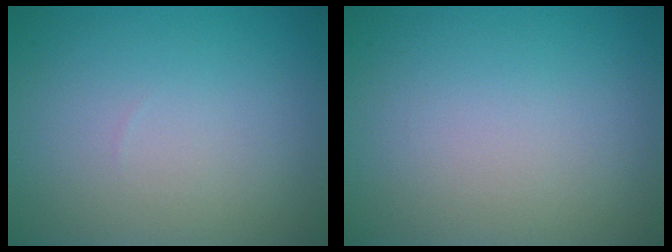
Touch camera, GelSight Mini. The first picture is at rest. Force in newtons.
{"total": 0.0}